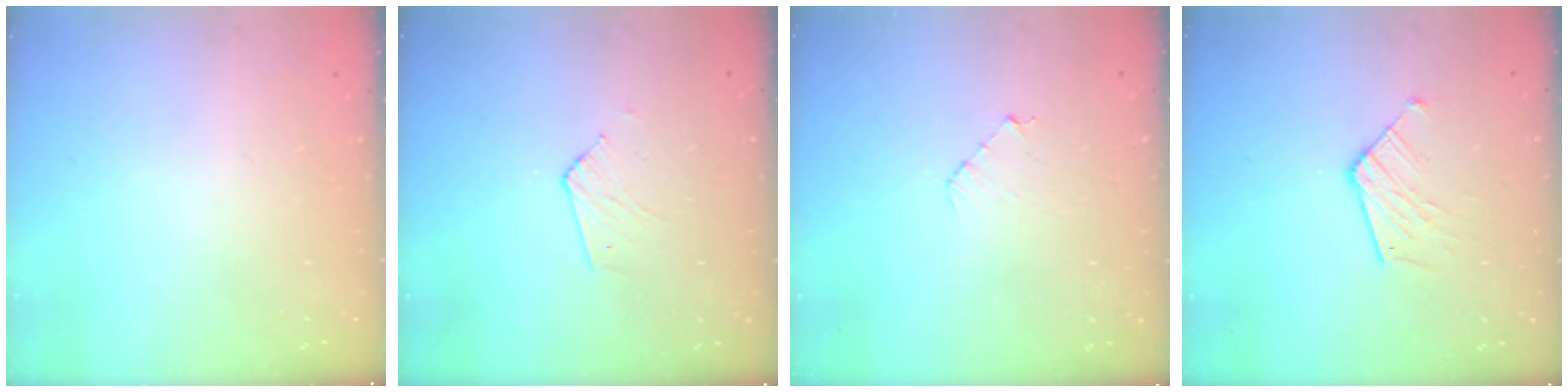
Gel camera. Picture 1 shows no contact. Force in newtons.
{"total": 2.6, "press": 2.6, "slide": 0.2}
{"total": 3.4, "press": 3.4, "slide": 0.3}
{"total": 9.3, "press": 9.3, "slide": 0.9}